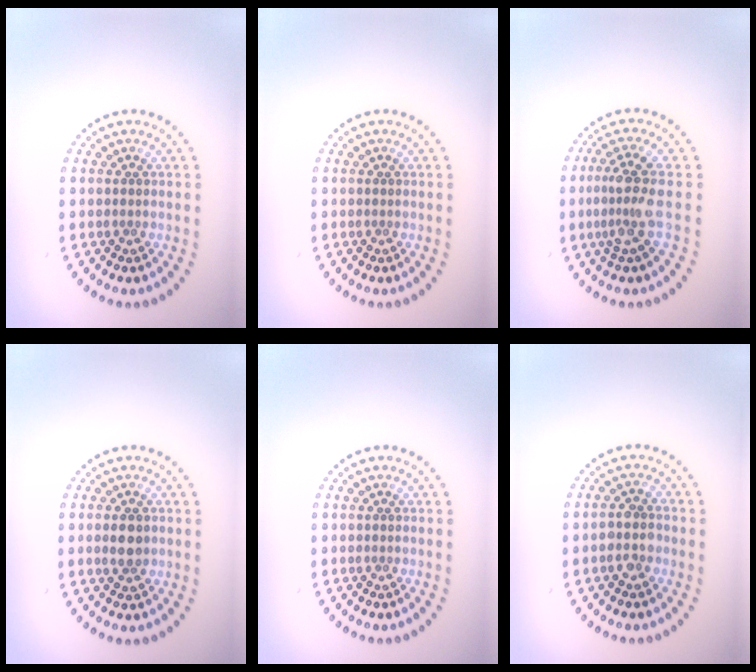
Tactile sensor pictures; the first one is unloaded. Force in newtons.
{"total": 0.0}
{"total": 3.3, "press": 2.6, "slide": 2.0}
{"total": 2.1, "press": 2.1, "slide": 0.2}
{"total": 0.0}
{"total": 2.3, "press": 2.1, "slide": 0.8}